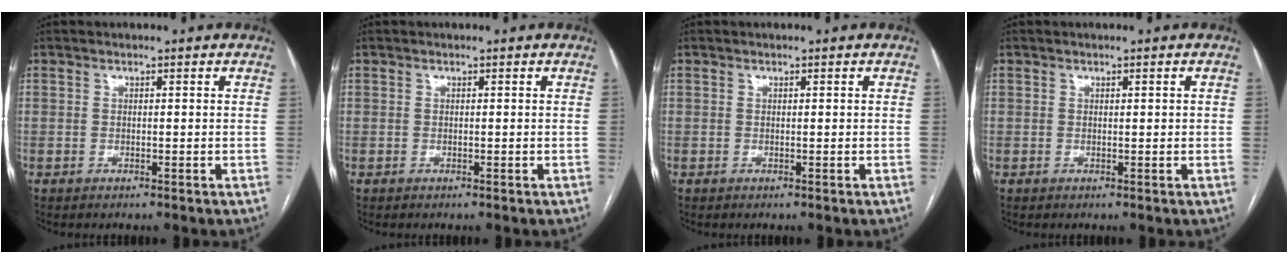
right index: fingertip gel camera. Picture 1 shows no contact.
{"total": 0.0}
{"total": 0.0}
{"total": 0.6, "force": [0.1, 0.2, 0.6], "torque": [-0.010, 0.001, 0.003]}